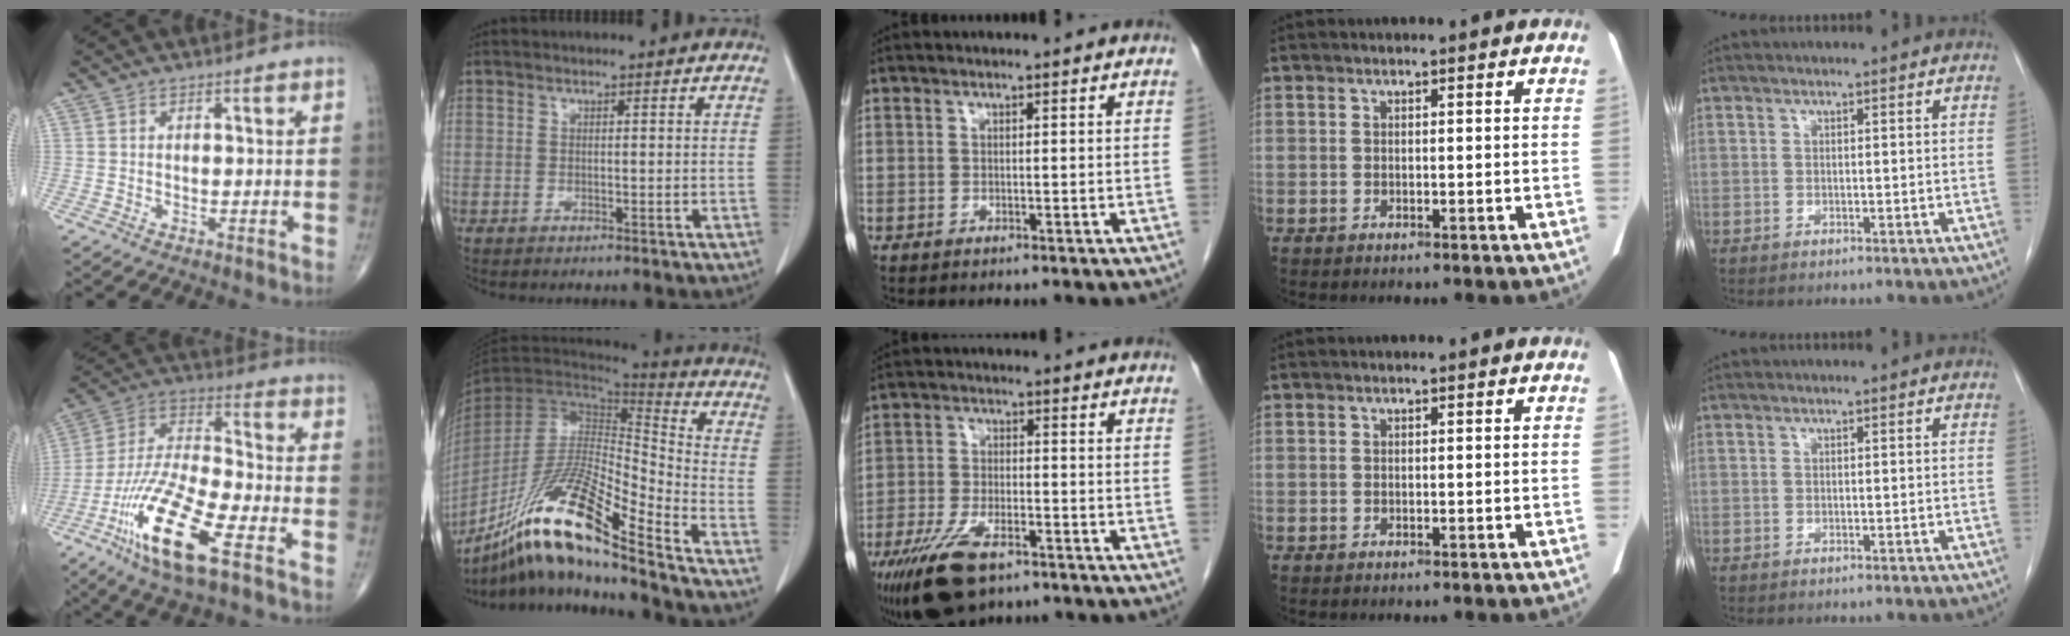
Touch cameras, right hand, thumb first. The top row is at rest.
{"thumb": {"total": 18.8, "force": [-9.3, 4.8, 15.6], "torque": [-0.333, 0.028, -0.173]}, "index": {"total": 20.4, "force": [-14.4, 0.9, 14.4], "torque": [-0.291, -0.033, -0.269]}, "middle": {"total": 10.5, "force": [-6.9, 4.0, 6.9], "torque": [-0.136, -0.013, -0.119]}}